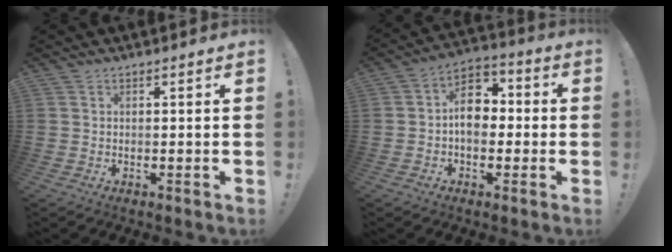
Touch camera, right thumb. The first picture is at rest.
{"total": 11.1, "force": [-0.2, 8.2, 7.6], "torque": [-0.109, 0.017, 0.000]}